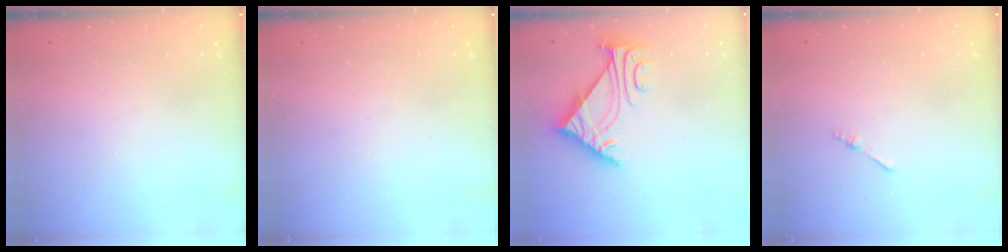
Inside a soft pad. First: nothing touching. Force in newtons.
{"total": 0.0}
{"total": 5.5, "press": 5.4, "slide": 0.9}
{"total": 2.0, "press": 2.0, "slide": 0.3}